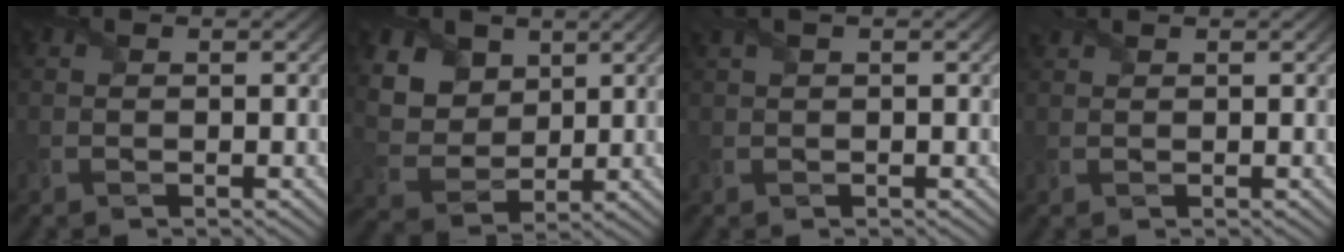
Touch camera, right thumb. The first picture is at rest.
{"total": 10.6, "force": [5.2, 7.8, 4.9], "torque": [-0.157, 0.004, 0.108]}
{"total": 2.6, "force": [1.4, 0.6, 2.1], "torque": [-0.054, 0.015, 0.032]}
{"total": 1.6, "force": [1.5, 0.1, 0.5], "torque": [-0.015, 0.012, 0.033]}